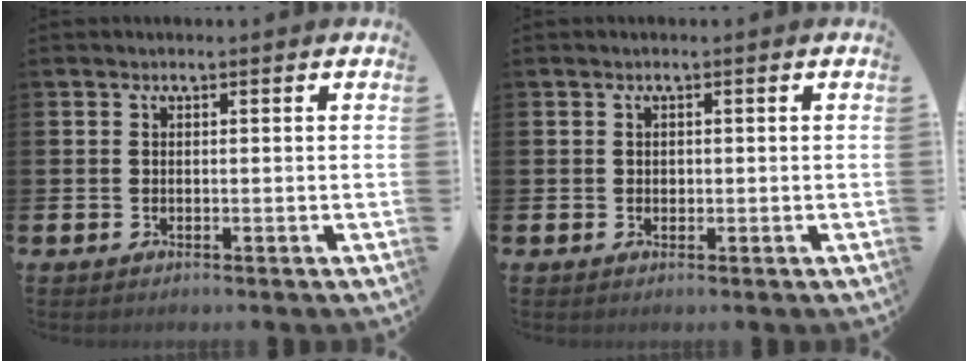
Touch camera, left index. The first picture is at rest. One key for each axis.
{"total": 0.6, "fx": 0.2, "fy": 0.6, "fz": 0.2, "tx": 0.004, "ty": 0.002, "tz": 0.001}